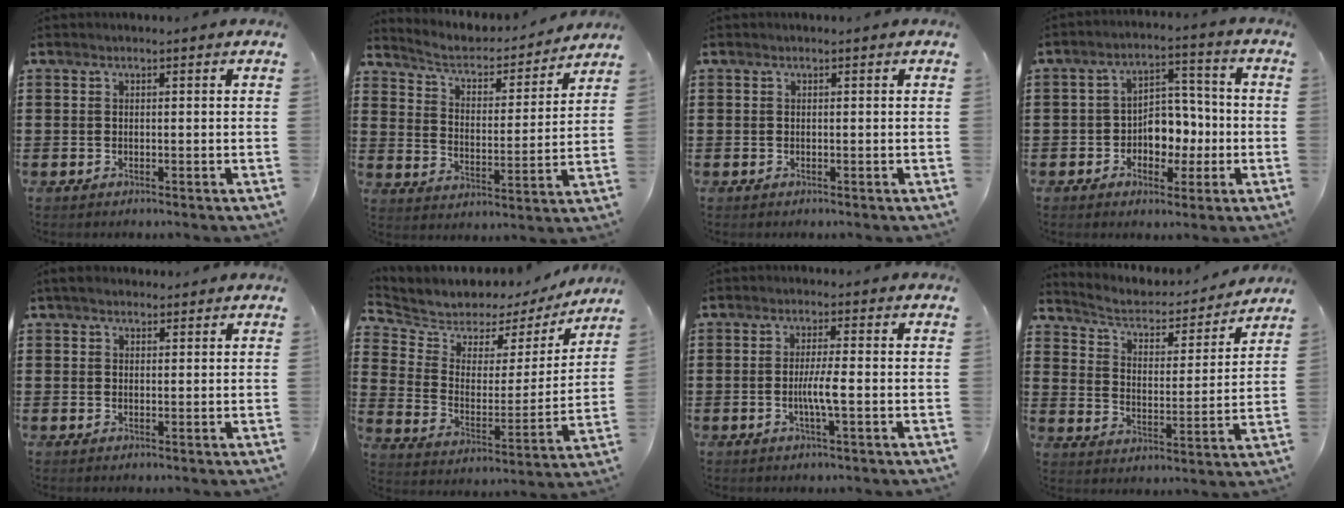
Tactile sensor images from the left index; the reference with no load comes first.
{"total": 3.8, "force": [3.4, 1.0, 1.4], "torque": [-0.049, -0.031, 0.049]}
{"total": 0.0}
{"total": 5.9, "force": [-1.3, 4.6, 3.4], "torque": [-0.057, 0.006, -0.029]}
{"total": 1.9, "force": [1.6, 0.9, 0.7], "torque": [-0.018, 0.007, 0.031]}
{"total": 4.9, "force": [4.3, 2.2, -0.1], "torque": [-0.039, -0.037, 0.070]}
{"total": 4.0, "force": [-0.9, 0.0, 3.9], "torque": [-0.074, -0.008, -0.019]}
{"total": 3.8, "force": [3.4, 1.2, 1.2], "torque": [-0.045, -0.030, 0.049]}